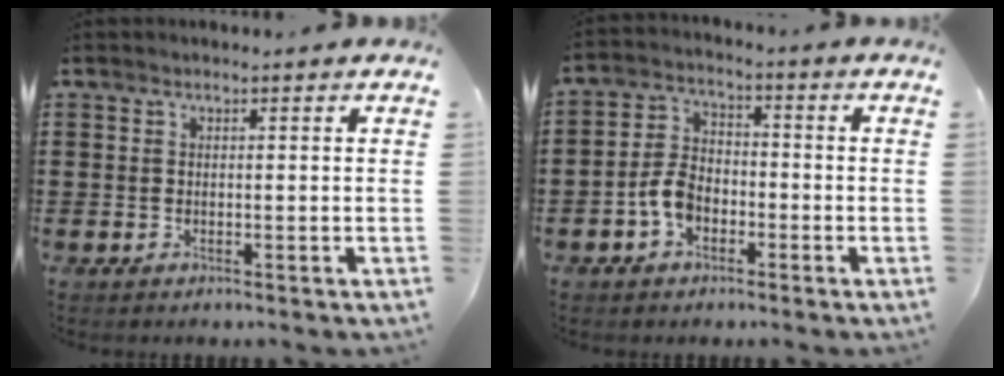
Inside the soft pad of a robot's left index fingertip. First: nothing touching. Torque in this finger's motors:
{"motor_torque": [0.87, 0.24, 0.38, 0.05]}